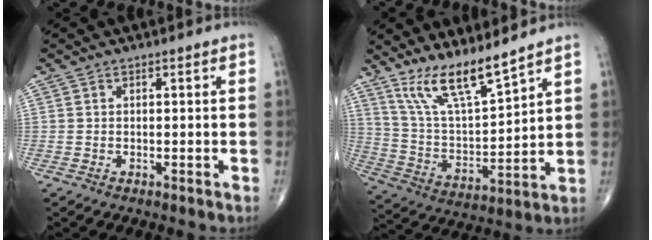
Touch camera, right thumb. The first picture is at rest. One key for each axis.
{"total": 12.2, "fx": 9.7, "fy": 2.1, "fz": 7.2, "tx": -0.125, "ty": -0.064, "tz": 0.196}